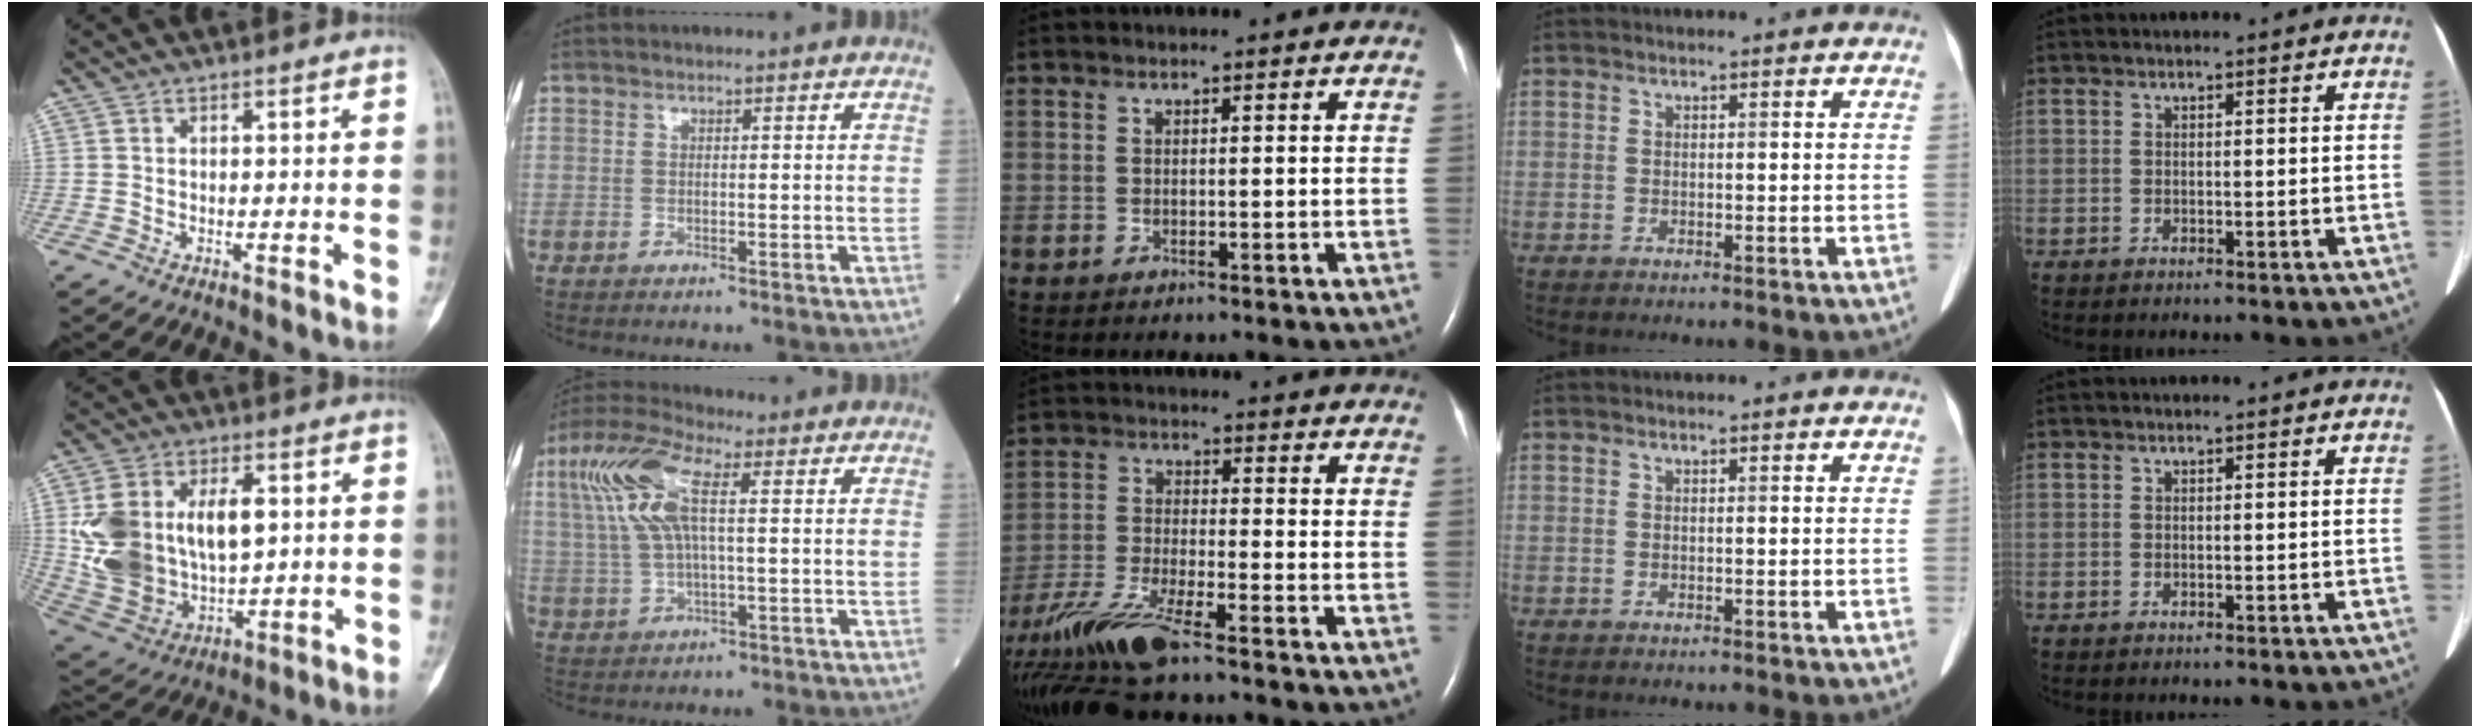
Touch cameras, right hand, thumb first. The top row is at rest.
{"thumb": {"total": 19.5, "force": [3.1, 12.3, 14.8], "torque": [-0.261, -0.003, 0.075]}, "index": {"total": 9.7, "force": [2.7, 2.8, 8.9], "torque": [-0.214, 0.029, 0.056]}, "middle": {"total": 12.7, "force": [-10.1, 0.9, 7.6], "torque": [-0.159, -0.027, -0.186]}}